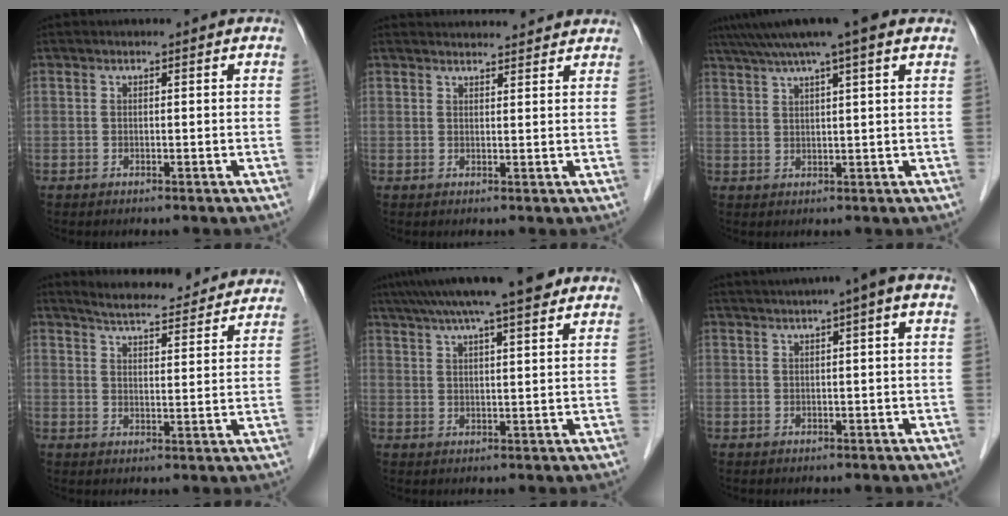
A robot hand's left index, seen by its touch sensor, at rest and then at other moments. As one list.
[{"total": 8.8, "force": [8.6, 1.2, 1.6], "torque": [-0.014, 0.025, 0.095]}, {"total": 10.4, "force": [7.6, 0.3, 7.2], "torque": [-0.118, 0.039, 0.108]}, {"total": 16.8, "force": [15.9, 2.3, 4.9], "torque": [-0.065, -0.005, 0.198]}, {"total": 13.6, "force": [10.9, 0.9, 8.1], "torque": [-0.131, 0.031, 0.158]}, {"total": 6.1, "force": [3.6, -0.3, 4.9], "torque": [-0.072, 0.029, 0.052]}]